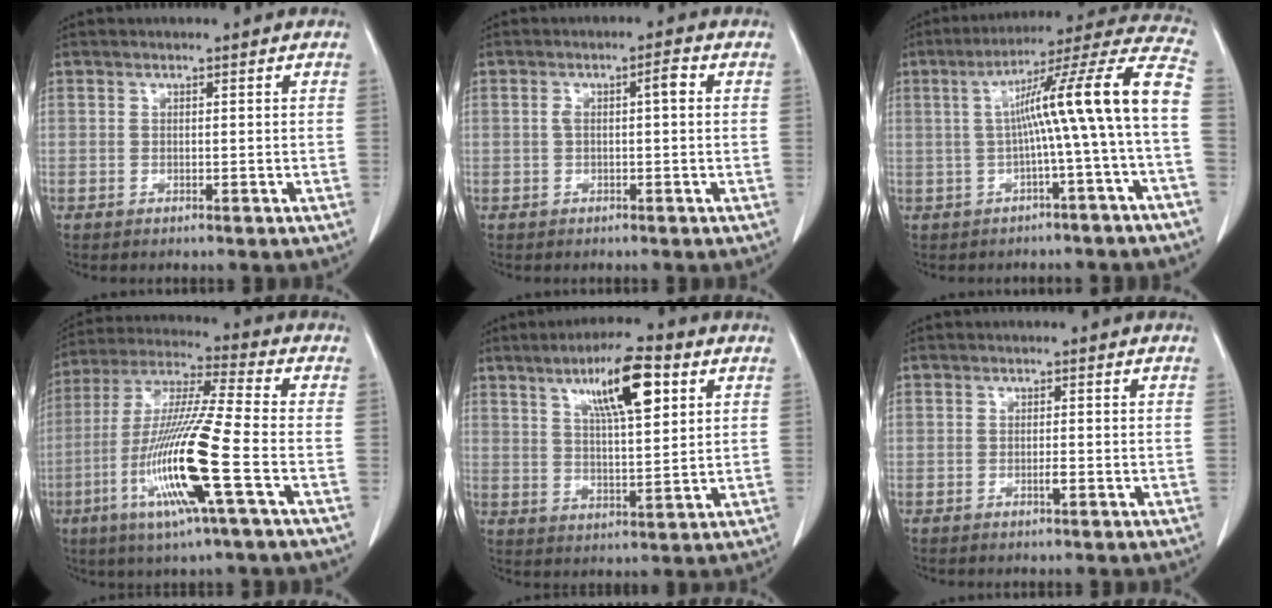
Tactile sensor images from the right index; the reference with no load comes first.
{"total": 3.0, "force": [0.4, 0.6, 3.0], "torque": [-0.055, 0.014, 0.008]}
{"total": 14.2, "force": [-0.9, -1.7, 14.1], "torque": [-0.195, 0.036, -0.018]}
{"total": 16.7, "force": [-5.5, -0.4, 15.7], "torque": [-0.324, -0.018, -0.110]}
{"total": 10.8, "force": [5.1, 2.0, 9.3], "torque": [-0.160, 0.008, 0.086]}
{"total": 0.9, "force": [-0.4, 0.1, 0.8], "torque": [-0.018, 0.000, -0.006]}